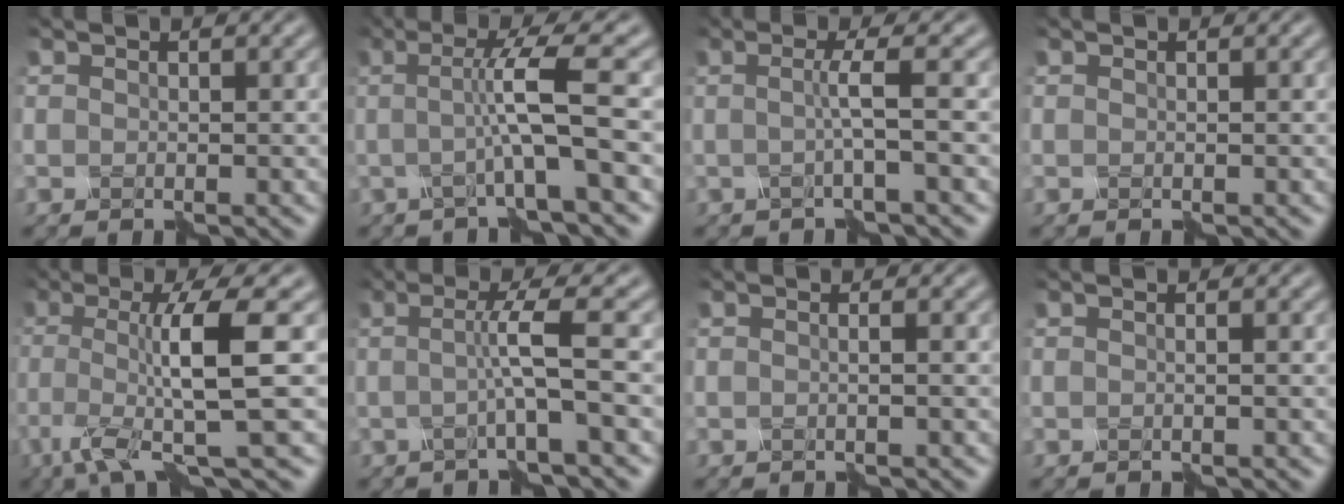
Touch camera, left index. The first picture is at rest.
{"total": 5.3, "force": [-0.6, 0.3, 5.2], "torque": [-0.089, 0.000, -0.015]}
{"total": 2.4, "force": [-0.6, 0.0, 2.4], "torque": [-0.046, -0.004, -0.018]}
{"total": 0.0}
{"total": 7.3, "force": [-1.7, 0.8, 7.0], "torque": [-0.125, -0.002, -0.036]}
{"total": 3.8, "force": [-0.6, 0.2, 3.8], "torque": [-0.063, -0.002, -0.016]}
{"total": 1.1, "force": [-0.4, 0.3, 1.0], "torque": [-0.009, 0.003, -0.019]}
{"total": 0.6, "force": [-0.3, -0.1, 0.5], "torque": [-0.006, -0.002, -0.009]}